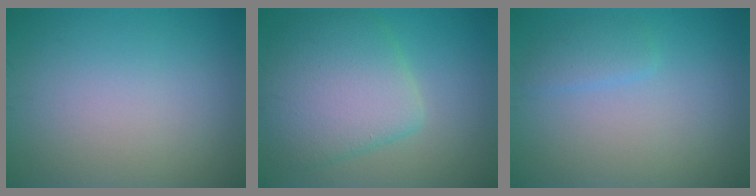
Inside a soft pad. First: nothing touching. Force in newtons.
{"total": 7.3, "press": 7.3, "slide": 0.2}
{"total": 1.6, "press": 1.6, "slide": 0.0}